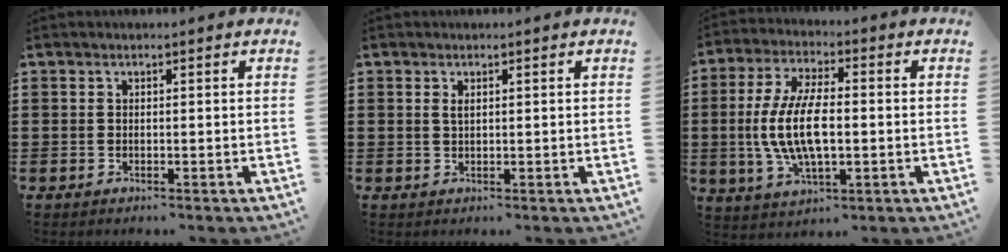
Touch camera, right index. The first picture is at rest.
{"total": 1.1, "force": [0.4, 0.4, 0.9], "torque": [-0.019, 0.004, 0.007]}
{"total": 11.0, "force": [-0.8, 4.5, 10.0], "torque": [-0.222, -0.009, -0.020]}